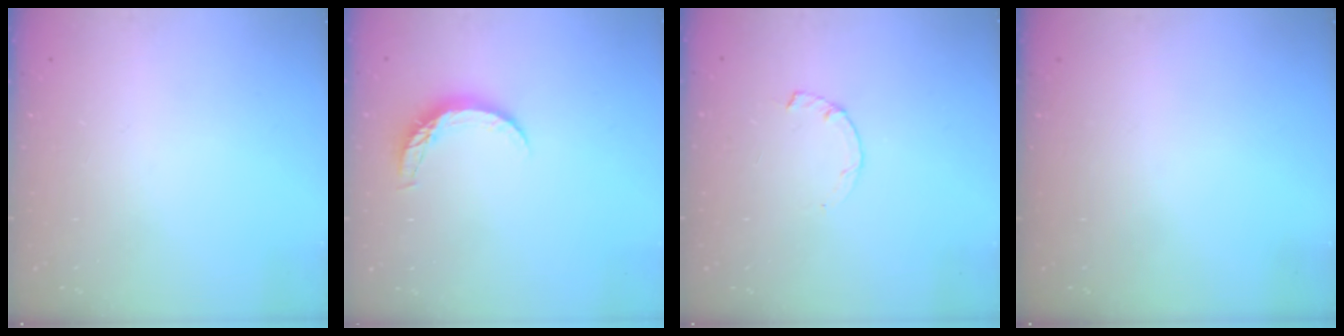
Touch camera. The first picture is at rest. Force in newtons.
{"total": 6.6, "press": 6.5, "slide": 0.6}
{"total": 1.0, "press": 0.9, "slide": 0.2}
{"total": 0.0}